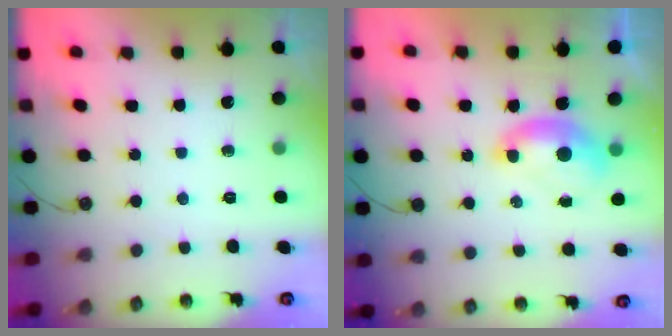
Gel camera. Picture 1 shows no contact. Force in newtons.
{"total": 1.5, "press": 1.4, "slide": 0.6}